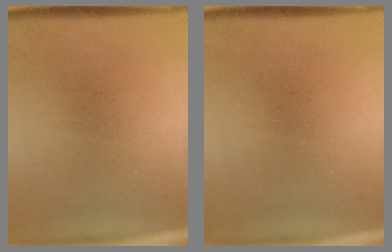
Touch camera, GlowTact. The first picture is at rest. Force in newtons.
{"total": 0.0}